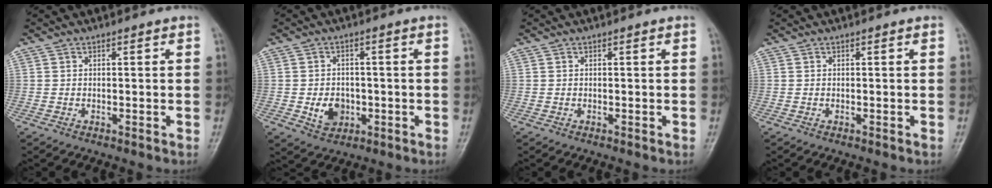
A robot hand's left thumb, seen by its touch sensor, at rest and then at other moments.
{"total": 5.4, "force": [-1.4, 4.3, 2.9], "torque": [-0.027, 0.007, -0.019]}
{"total": 0.0}
{"total": 0.0}